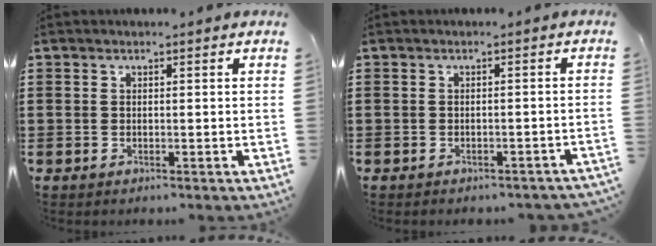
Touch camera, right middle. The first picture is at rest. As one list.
[{"total": 1.1, "force": [-1.1, 0.2, 0.2], "torque": [-0.007, 0.000, -0.022]}]